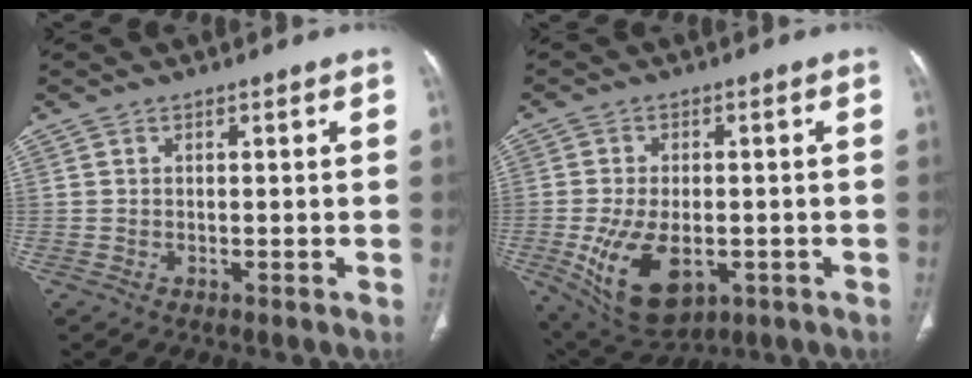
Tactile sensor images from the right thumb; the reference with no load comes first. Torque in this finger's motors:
{"motor_torque": [-0.01, 0.82, 0.62, 0.52, 0.27]}